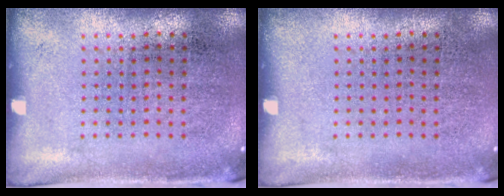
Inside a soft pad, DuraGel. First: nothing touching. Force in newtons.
{"total": 0.0}